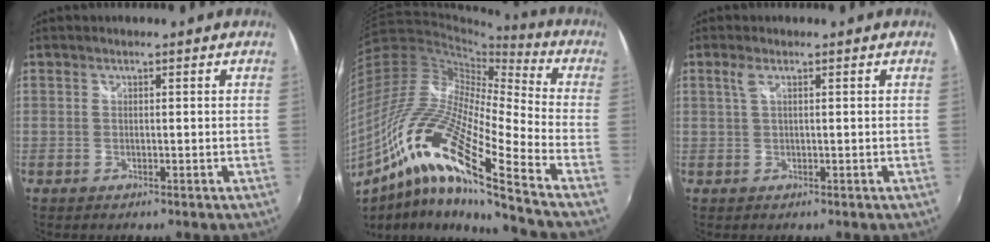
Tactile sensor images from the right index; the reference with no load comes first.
{"total": 22.5, "force": [-12.0, 2.6, 18.8], "torque": [-0.330, -0.043, -0.246]}
{"total": 1.3, "force": [0.4, 0.1, 1.2], "torque": [-0.024, 0.003, 0.006]}